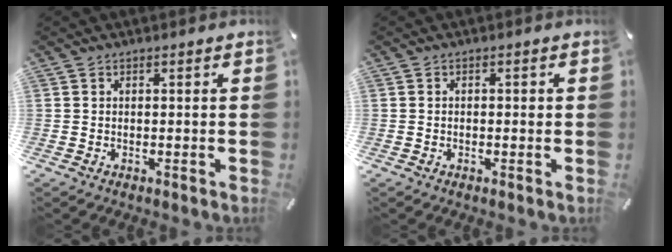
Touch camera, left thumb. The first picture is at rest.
{"total": 0.9, "force": [-0.4, 0.6, 0.6], "torque": [-0.014, 0.002, -0.008]}